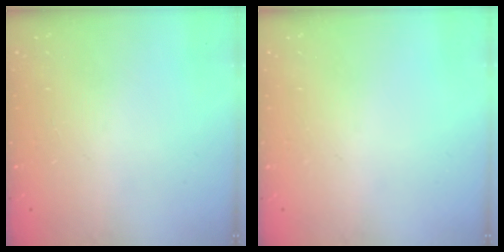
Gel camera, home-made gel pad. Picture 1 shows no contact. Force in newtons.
{"total": 0.0}